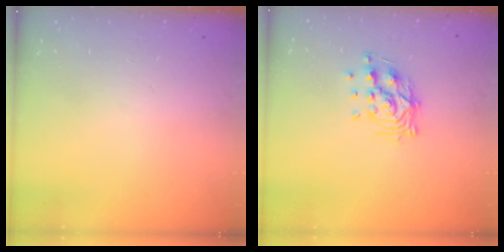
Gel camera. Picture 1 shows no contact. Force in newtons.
{"total": 10.6, "press": 10.6, "slide": 0.9}